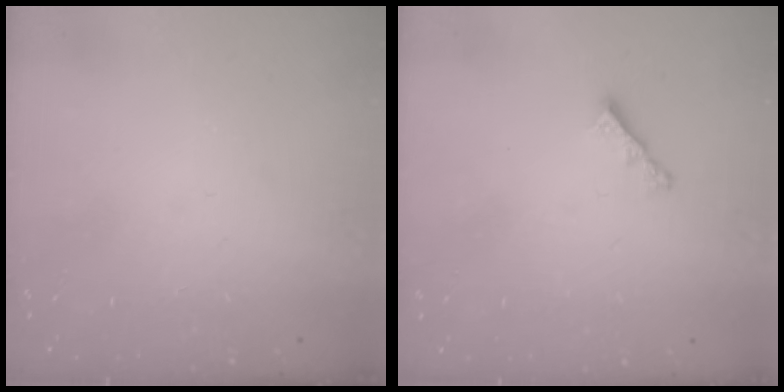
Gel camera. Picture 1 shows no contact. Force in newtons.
{"total": 3.4, "press": 3.4, "slide": 0.1}